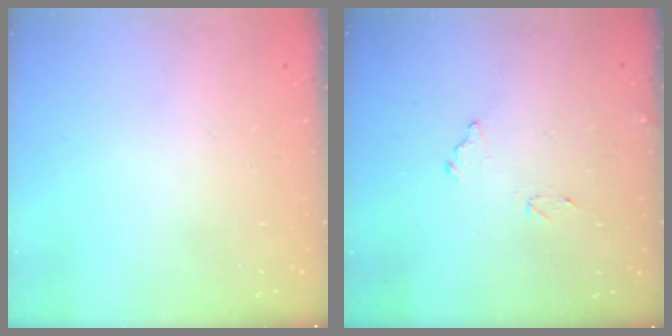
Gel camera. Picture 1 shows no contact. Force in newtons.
{"total": 7.8, "press": 7.8, "slide": 0.5}